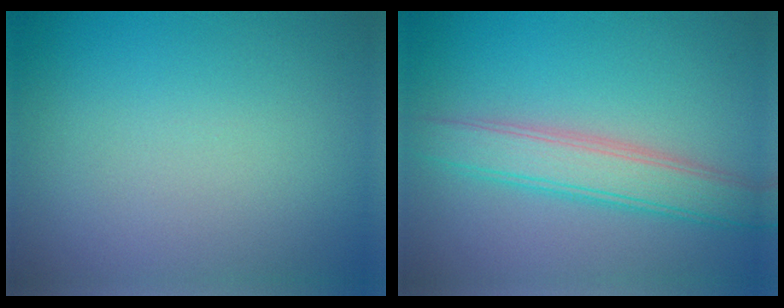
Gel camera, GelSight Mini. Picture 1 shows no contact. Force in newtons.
{"total": 4.7, "press": 4.7, "slide": 0.2}